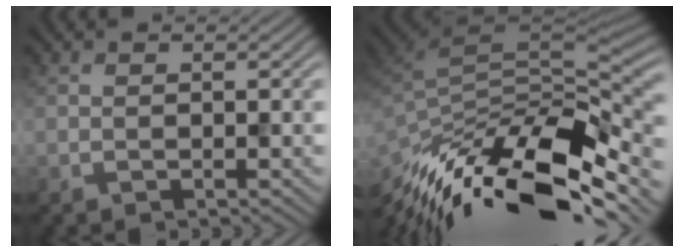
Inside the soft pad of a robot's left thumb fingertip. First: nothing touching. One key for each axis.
{"total": 15.3, "fx": -9.0, "fy": 6.3, "fz": 10.6, "tx": -0.233, "ty": -0.019, "tz": -0.154}